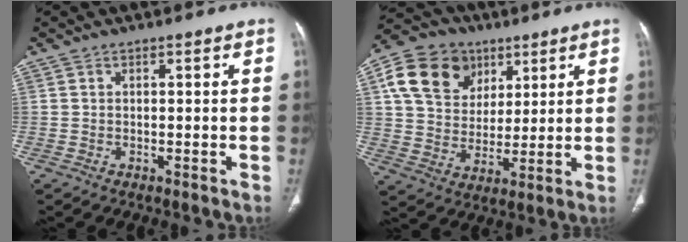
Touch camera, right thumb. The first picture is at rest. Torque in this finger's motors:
{"motor_torque": [-0.71, 1.06, 0.20, -0.07, 0.09]}